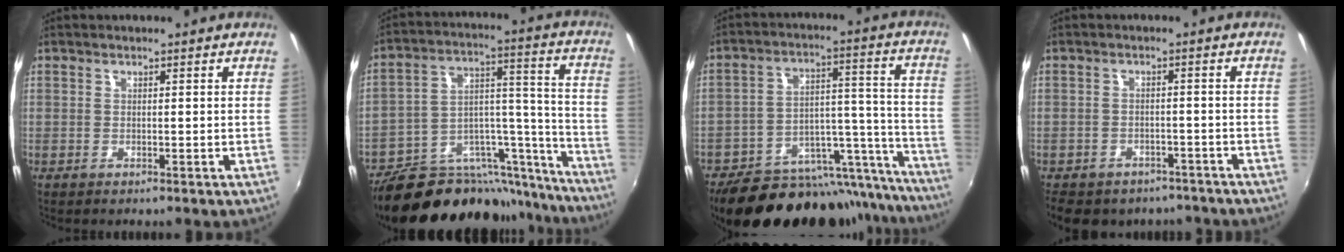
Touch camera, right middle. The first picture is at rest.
{"total": 28.7, "force": [-24.1, 10.5, 11.6], "torque": [-0.166, 0.049, -0.341]}
{"total": 30.0, "force": [-24.0, 12.2, 13.2], "torque": [-0.196, 0.035, -0.314]}
{"total": 13.3, "force": [-10.0, 7.1, 5.0], "torque": [-0.118, -0.007, -0.131]}